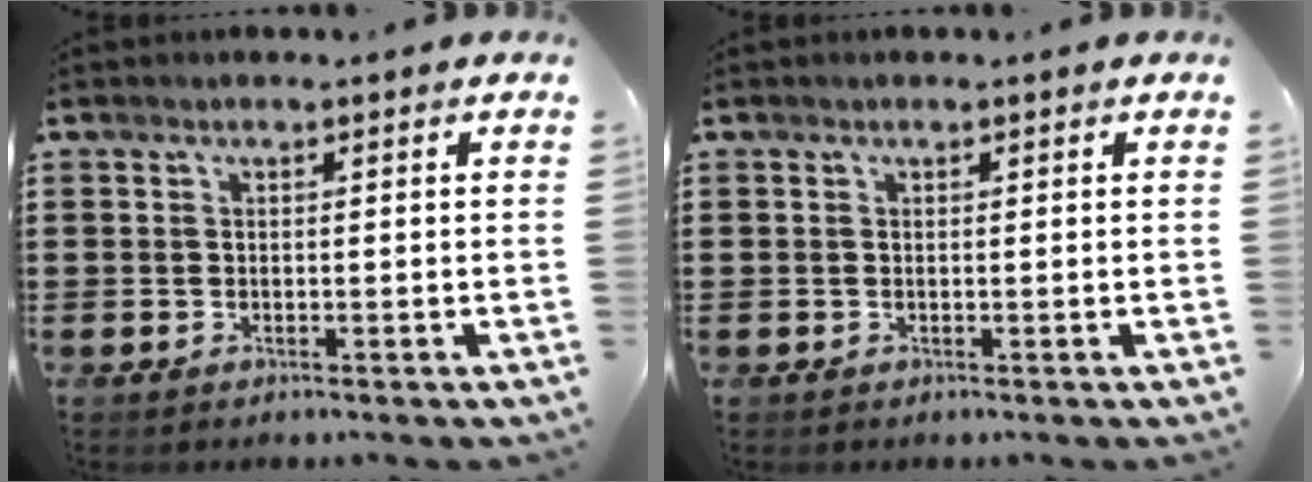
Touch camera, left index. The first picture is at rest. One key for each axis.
{"total": 0.0}